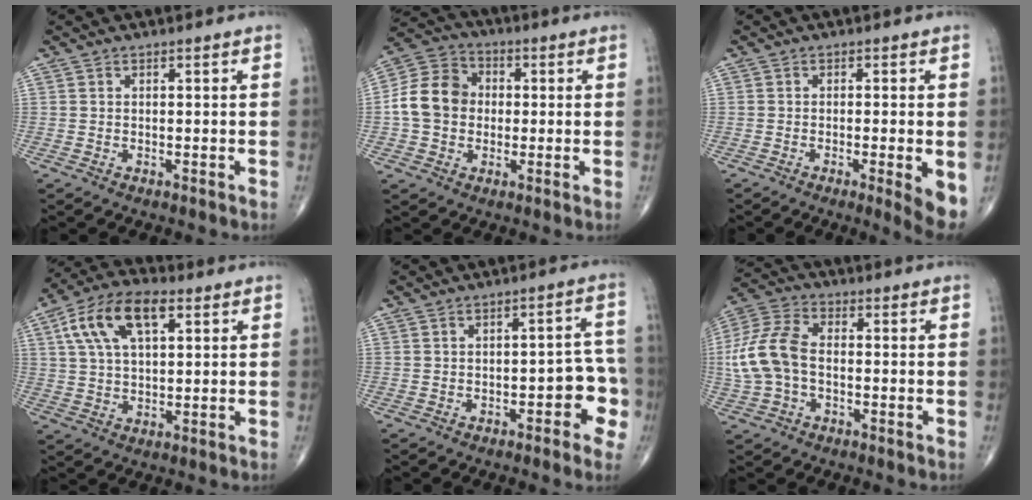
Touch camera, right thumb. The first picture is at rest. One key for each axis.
{"total": 11.0, "fx": -0.2, "fy": 9.1, "fz": 6.1, "tx": -0.097, "ty": 0.029, "tz": -0.013}
{"total": 5.9, "fx": -1.7, "fy": 0.8, "fz": 5.7, "tx": -0.081, "ty": -0.016, "tz": -0.028}
{"total": 13.3, "fx": 5.1, "fy": 6.6, "fz": 10.4, "tx": -0.190, "ty": 0.014, "tz": 0.087}
{"total": 7.5, "fx": -2.7, "fy": 3.4, "fz": 6.1, "tx": -0.037, "ty": 0.034, "tz": -0.035}
{"total": 11.6, "fx": -1.0, "fy": 7.3, "fz": 8.9, "tx": -0.199, "ty": 0.031, "tz": -0.026}